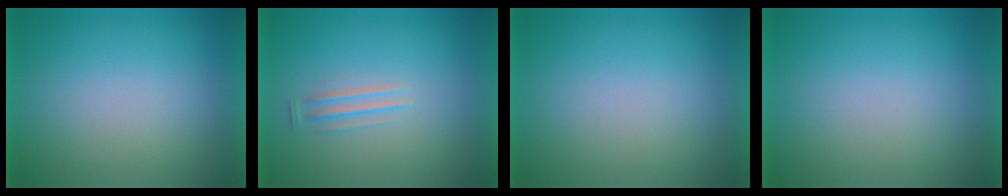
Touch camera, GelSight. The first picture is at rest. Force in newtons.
{"total": 1.4}
{"total": 0.0}
{"total": 0.0}